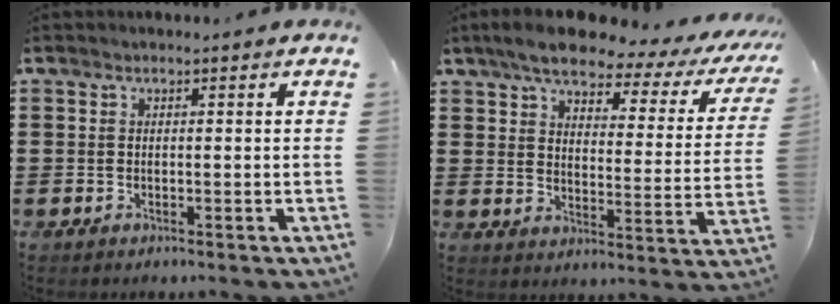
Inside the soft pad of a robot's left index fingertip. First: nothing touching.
{"total": 6.7, "force": [5.5, 1.6, 3.4], "torque": [-0.086, -0.027, 0.089]}